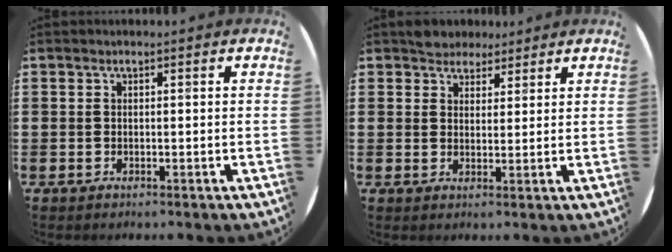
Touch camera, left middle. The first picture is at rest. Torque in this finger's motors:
{"motor_torque": [0.53, -0.52, 0.04, 0.03]}